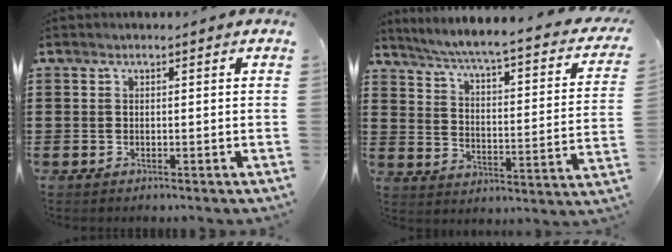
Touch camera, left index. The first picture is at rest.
{"total": 4.3, "force": [3.5, -0.7, 2.3], "torque": [-0.064, -0.040, 0.049]}